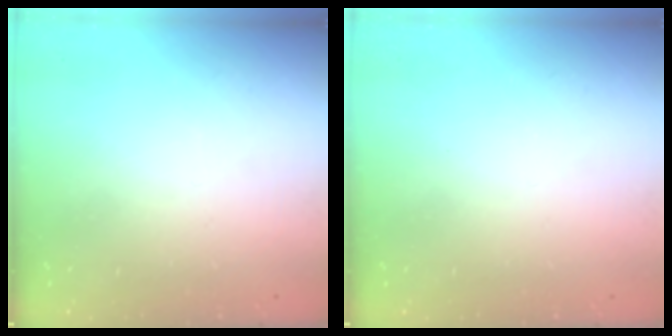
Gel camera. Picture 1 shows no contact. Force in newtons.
{"total": 0.0}